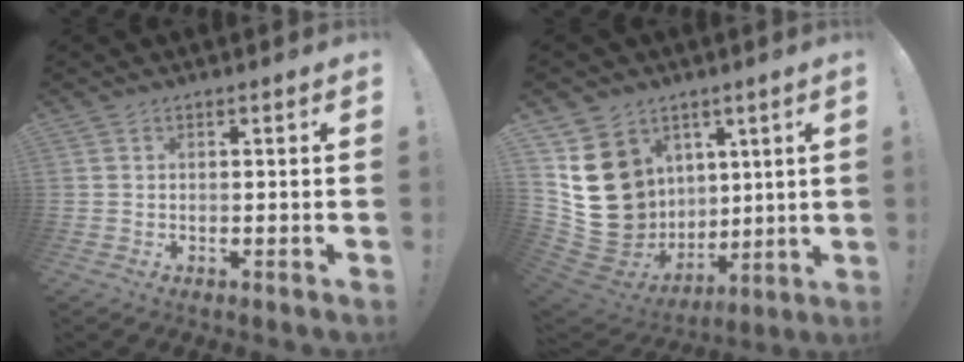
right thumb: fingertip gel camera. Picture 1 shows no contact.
{"total": 20.2, "force": [4.1, 17.6, 9.0], "torque": [-0.172, -0.040, 0.125]}